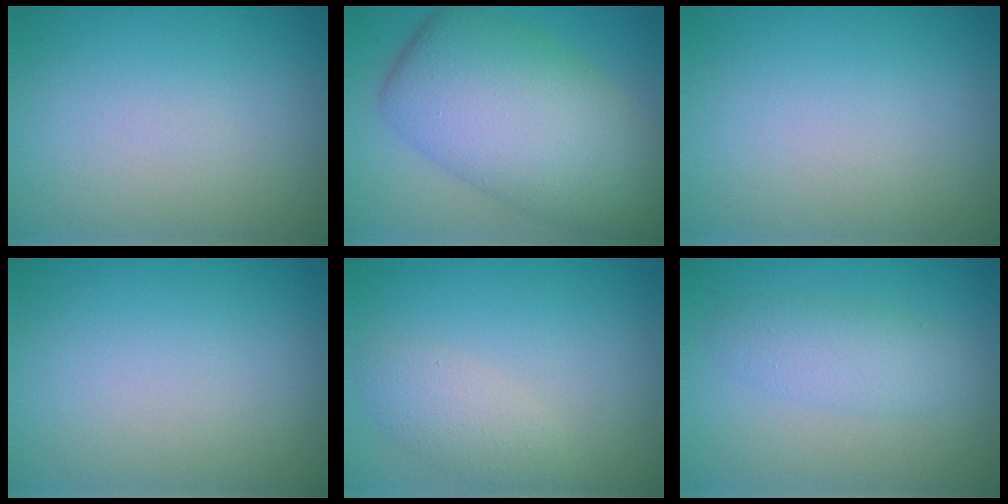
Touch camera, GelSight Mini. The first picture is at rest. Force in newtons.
{"total": 11.1, "press": 11.1, "slide": 0.5}
{"total": 0.0}
{"total": 0.0}
{"total": 2.5, "press": 2.5, "slide": 0.0}
{"total": 2.7, "press": 2.7, "slide": 0.1}